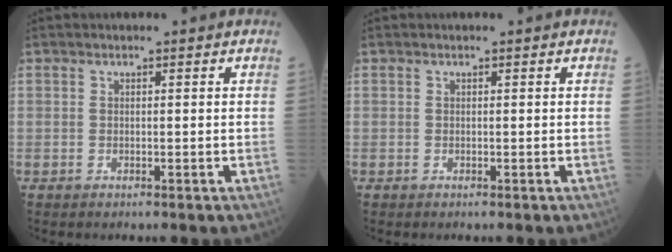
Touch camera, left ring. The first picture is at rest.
{"total": 0.0}